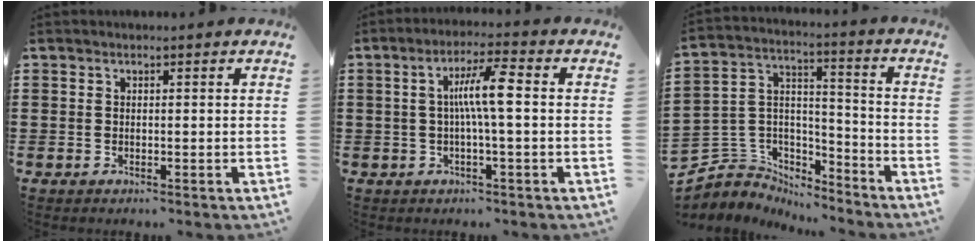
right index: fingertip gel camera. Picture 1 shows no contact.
{"total": 6.7, "force": [0.1, 0.8, 6.7], "torque": [-0.124, 0.006, -0.005]}
{"total": 5.5, "force": [-4.6, 3.1, 0.1], "torque": [-0.030, -0.005, -0.094]}